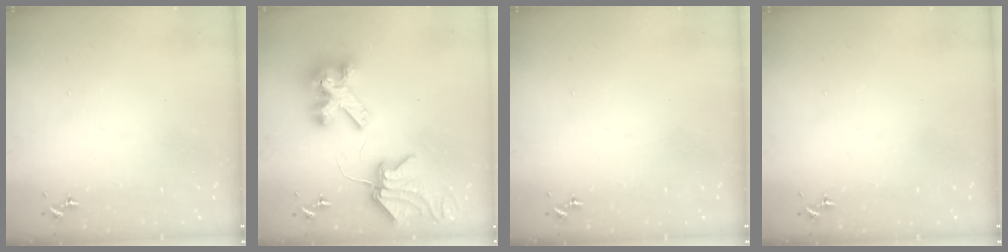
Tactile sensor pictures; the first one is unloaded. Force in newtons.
{"total": 12.7, "press": 12.6, "slide": 1.6}
{"total": 0.0}
{"total": 0.0}